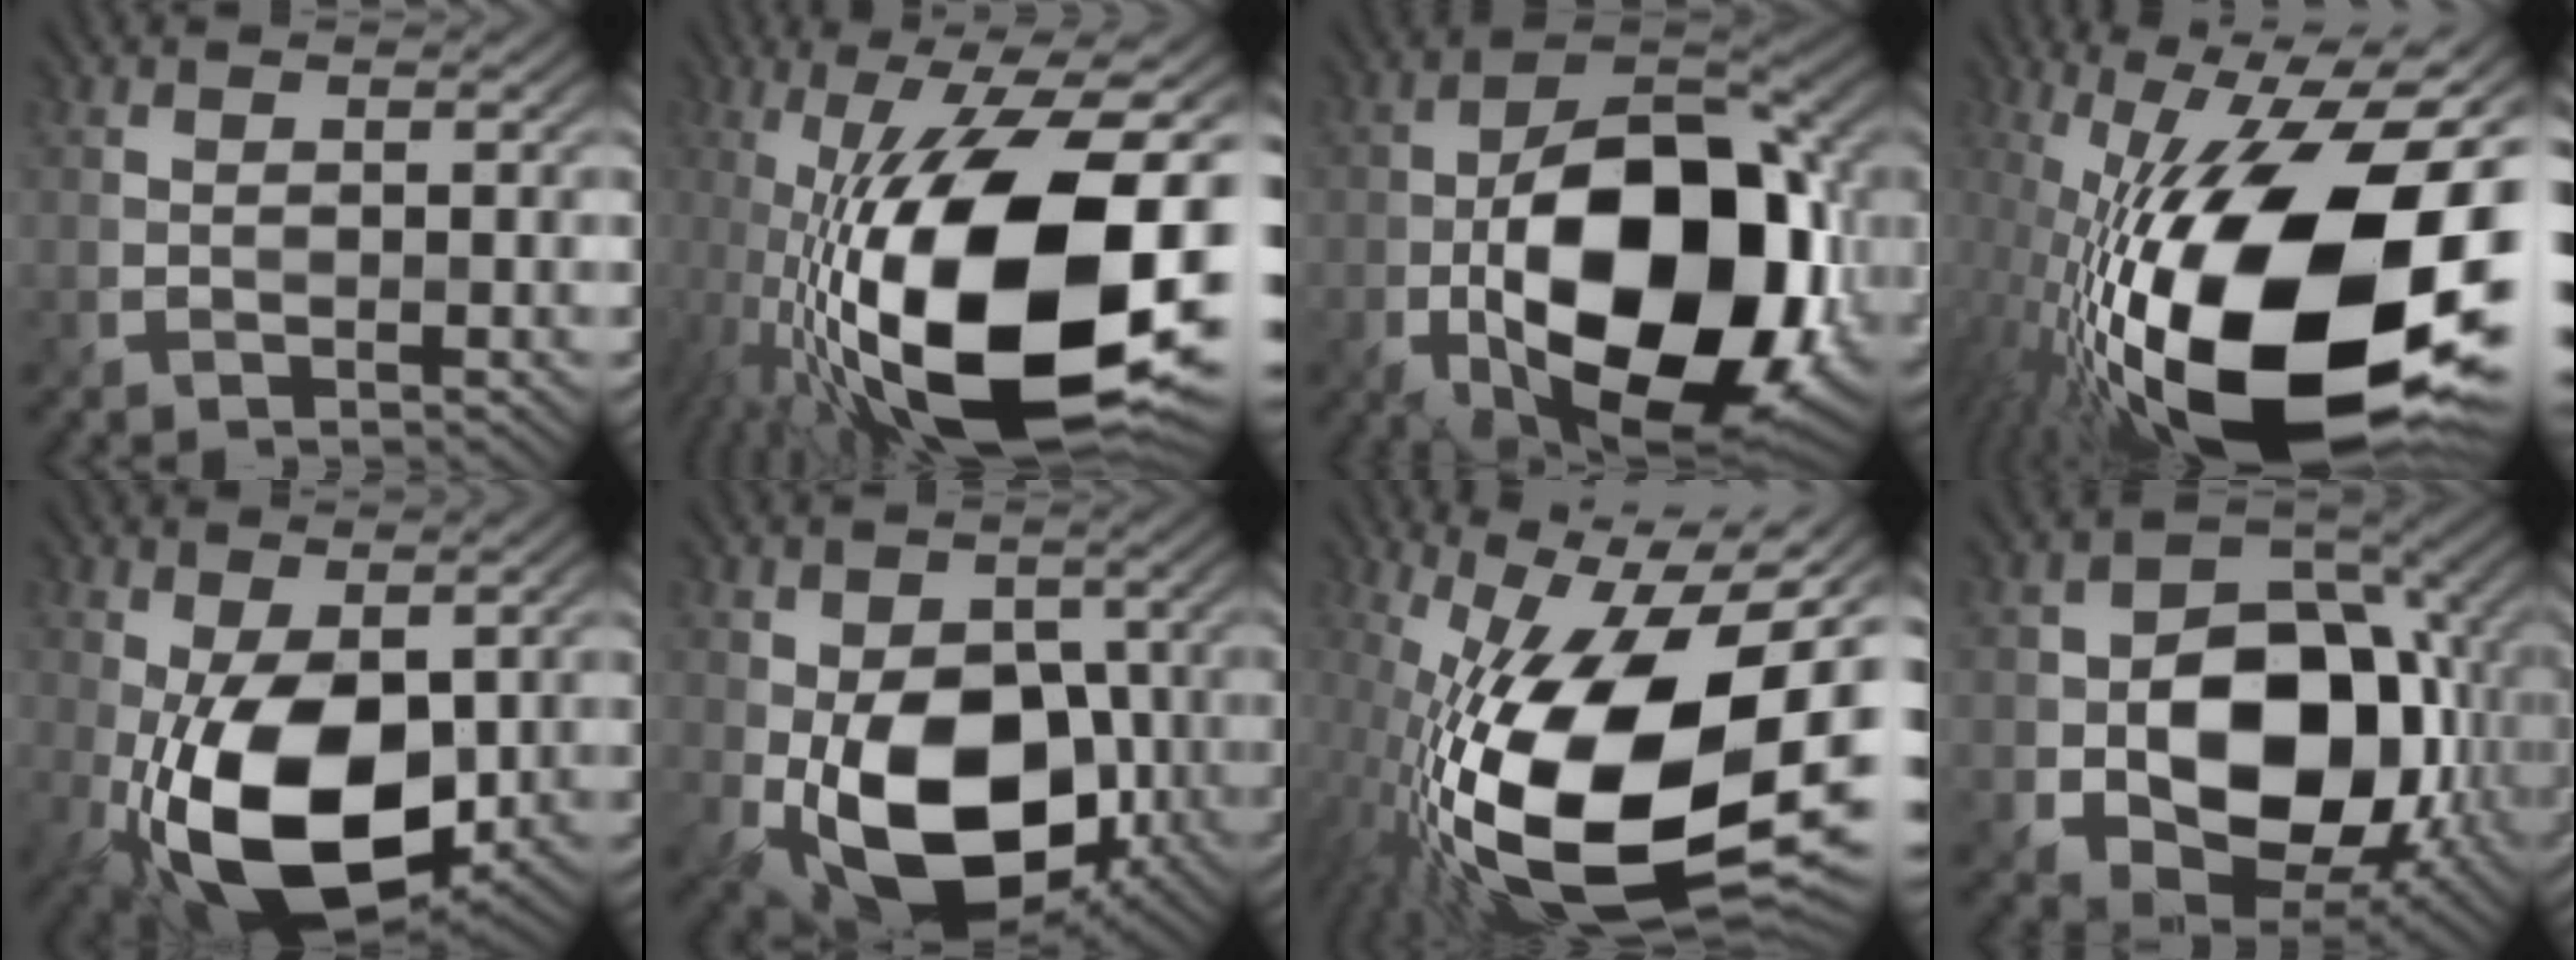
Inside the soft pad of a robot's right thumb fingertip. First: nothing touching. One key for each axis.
{"total": 19.3, "fx": -5.0, "fy": 7.3, "fz": 17.2, "tx": -0.310, "ty": -0.002, "tz": -0.087}
{"total": 18.3, "fx": -4.3, "fy": 10.8, "fz": 14.2, "tx": -0.228, "ty": -0.027, "tz": -0.062}
{"total": 23.2, "fx": -5.8, "fy": 9.6, "fz": 20.3, "tx": -0.379, "ty": -0.021, "tz": -0.098}
{"total": 14.2, "fx": -2.2, "fy": 8.0, "fz": 11.5, "tx": -0.229, "ty": -0.029, "tz": -0.032}
{"total": 13.6, "fx": -2.7, "fy": 9.3, "fz": 9.6, "tx": -0.158, "ty": -0.023, "tz": -0.047}
{"total": 20.7, "fx": -4.5, "fy": 8.6, "fz": 18.3, "tx": -0.332, "ty": -0.011, "tz": -0.078}
{"total": 15.2, "fx": -1.8, "fy": 11.2, "fz": 10.2, "tx": -0.141, "ty": -0.012, "tz": -0.032}